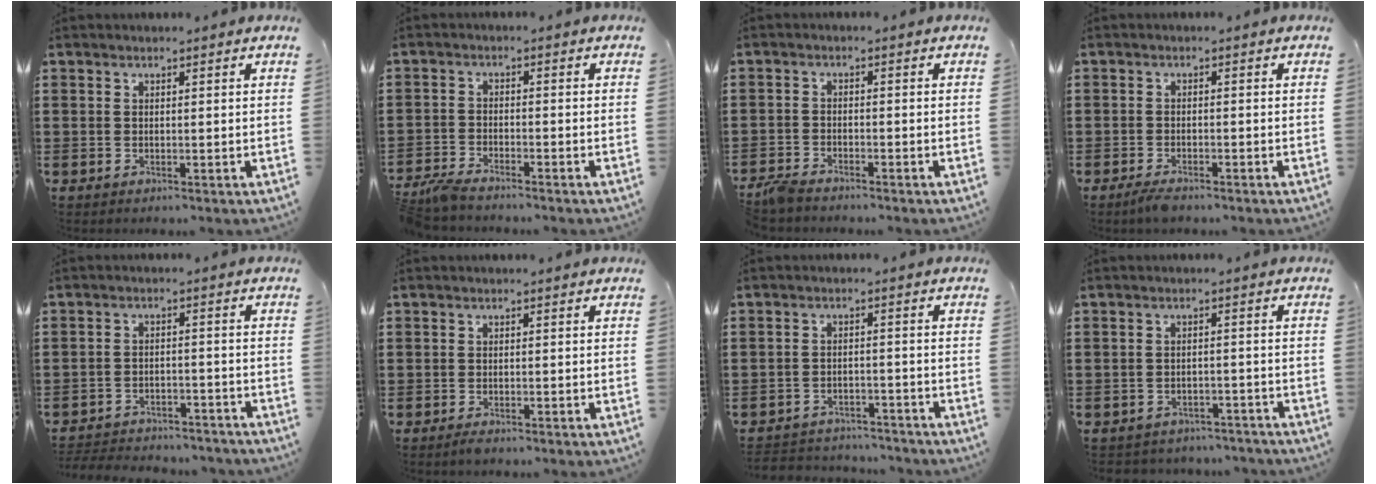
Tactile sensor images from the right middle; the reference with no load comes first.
{"total": 3.2, "force": [-3.0, 0.2, 0.8], "torque": [-0.030, 0.001, -0.068]}
{"total": 2.6, "force": [-2.5, 0.4, 0.6], "torque": [-0.028, -0.001, -0.058]}
{"total": 1.8, "force": [-1.6, 0.4, 0.7], "torque": [-0.021, -0.001, -0.033]}
{"total": 3.8, "force": [-3.8, 0.4, 0.0], "torque": [-0.005, 0.003, -0.081]}
{"total": 0.8, "force": [-0.7, 0.3, 0.3], "torque": [-0.006, -0.003, -0.014]}
{"total": 3.5, "force": [-3.4, 0.6, -0.3], "torque": [-0.002, 0.001, -0.075]}
{"total": 2.6, "force": [-2.6, 0.4, -0.3], "torque": [-0.004, -0.002, -0.056]}